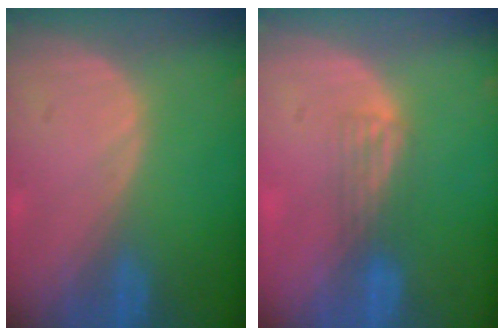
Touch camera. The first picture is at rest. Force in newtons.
{"total": 2.5, "press": 2.2, "slide": 1.3}